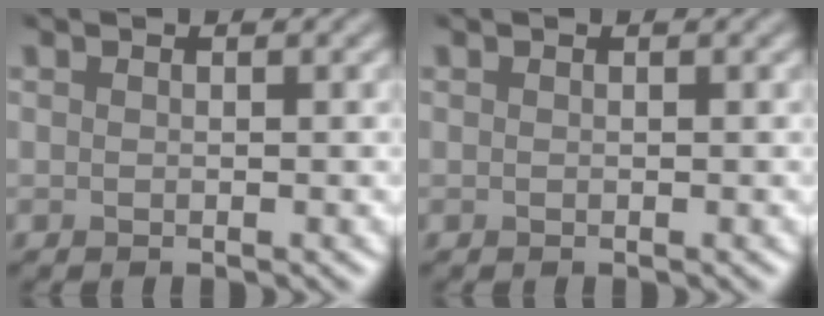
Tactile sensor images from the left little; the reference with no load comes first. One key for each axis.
{"total": 0.0}